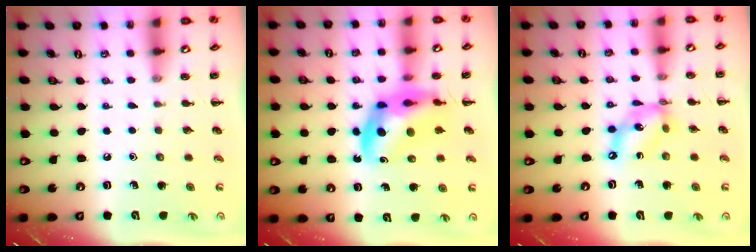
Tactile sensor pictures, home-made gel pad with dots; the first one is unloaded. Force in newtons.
{"total": 12.5, "press": 12.1, "slide": 3.4}
{"total": 10.9, "press": 10.5, "slide": 2.6}